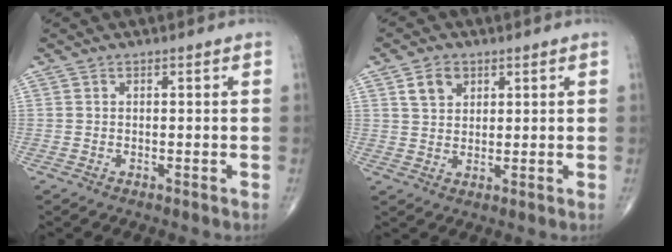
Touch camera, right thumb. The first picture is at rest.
{"total": 4.7, "force": [2.2, 3.4, 2.3], "torque": [-0.027, -0.008, 0.041]}